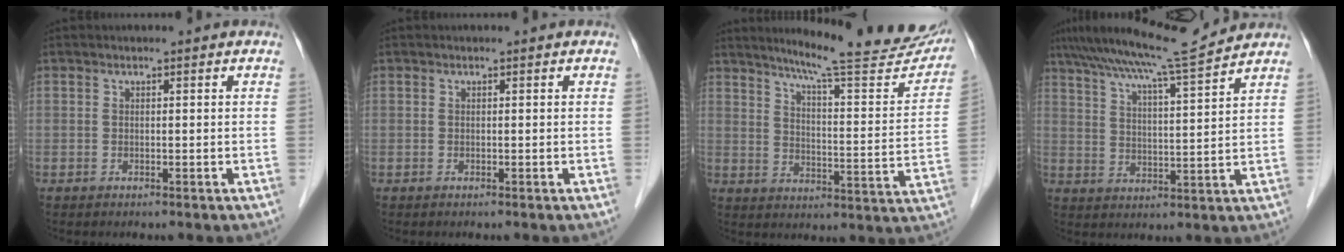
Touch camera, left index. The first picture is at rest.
{"total": 0.0}
{"total": 22.2, "force": [19.8, 1.6, 9.9], "torque": [-0.135, -0.065, 0.249]}
{"total": 12.1, "force": [10.8, -1.4, 5.3], "torque": [-0.093, 0.002, 0.172]}